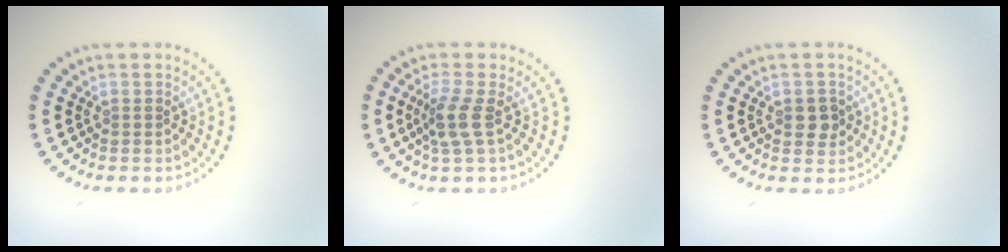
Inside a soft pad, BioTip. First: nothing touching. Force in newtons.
{"total": 2.6, "press": 1.9, "slide": 1.8}
{"total": 1.9, "press": 1.8, "slide": 0.3}